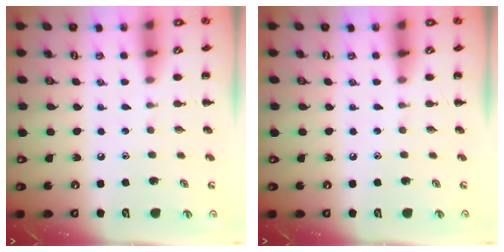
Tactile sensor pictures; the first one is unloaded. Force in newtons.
{"total": 0.0}